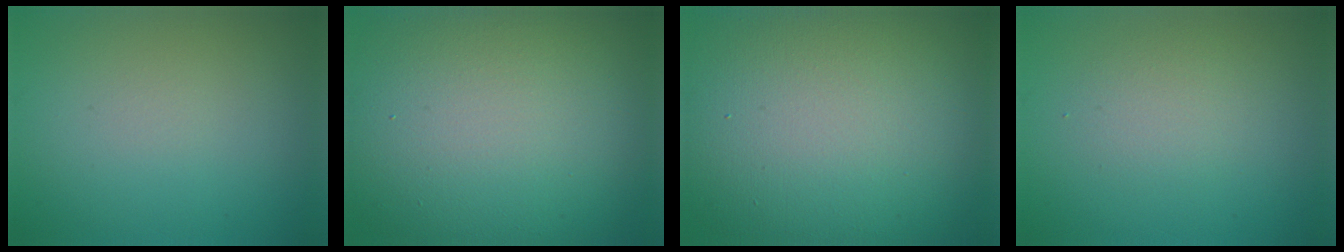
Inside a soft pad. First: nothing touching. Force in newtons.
{"total": 17.3, "press": 17.3, "slide": 1.4}
{"total": 19.5, "press": 19.4, "slide": 0.8}
{"total": 1.8, "press": 1.8, "slide": 0.1}